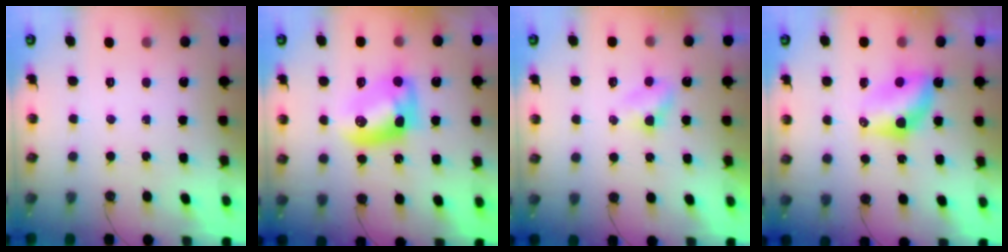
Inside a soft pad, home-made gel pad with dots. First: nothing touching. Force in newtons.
{"total": 10.7, "press": 10.7, "slide": 0.4}
{"total": 4.0, "press": 4.0, "slide": 0.5}
{"total": 7.2, "press": 7.2, "slide": 0.3}